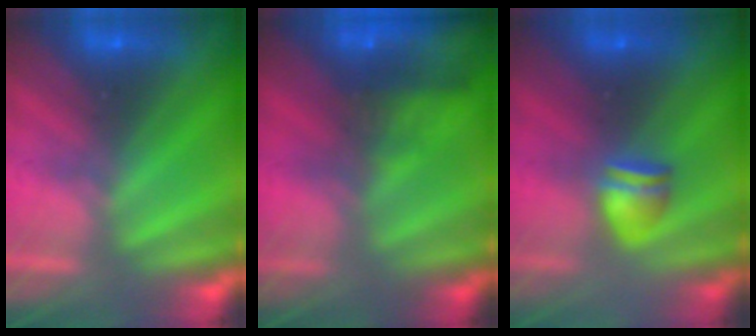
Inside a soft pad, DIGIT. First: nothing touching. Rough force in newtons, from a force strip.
{"total": 9.3}
{"total": 2.3}